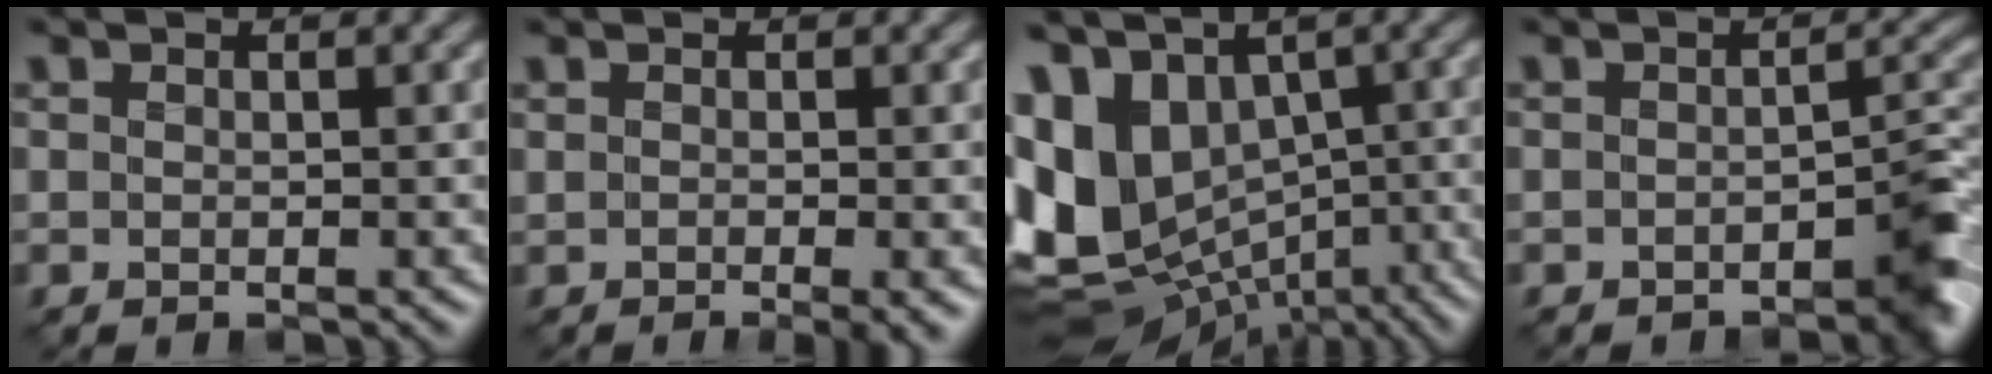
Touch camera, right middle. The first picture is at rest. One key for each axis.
{"total": 1.0, "fx": -0.2, "fy": 0.1, "fz": 0.9, "tx": -0.017, "ty": 0.001, "tz": -0.003}
{"total": 14.4, "fx": -0.5, "fy": 9.8, "fz": 10.6, "tx": -0.233, "ty": -0.010, "tz": 0.025}
{"total": 5.1, "fx": -3.0, "fy": 2.0, "fz": 3.7, "tx": -0.034, "ty": -0.003, "tz": -0.048}